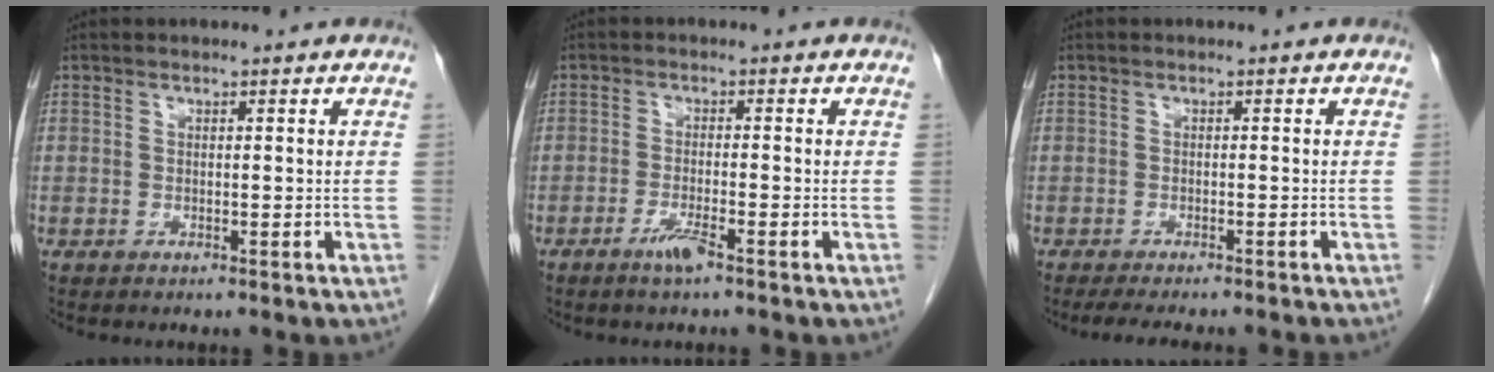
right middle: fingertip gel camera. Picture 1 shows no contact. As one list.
[{"total": 3.1, "force": [-2.1, 0.0, 2.3], "torque": [-0.047, -0.004, -0.041]}, {"total": 8.5, "force": [-7.4, 0.8, 4.0], "torque": [-0.049, -0.016, -0.099]}]